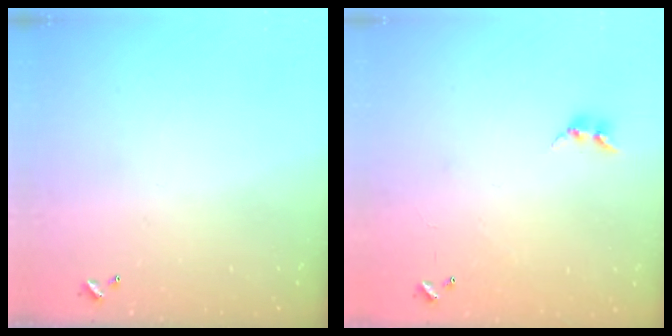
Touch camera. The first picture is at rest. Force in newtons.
{"total": 5.9, "press": 5.9, "slide": 0.4}